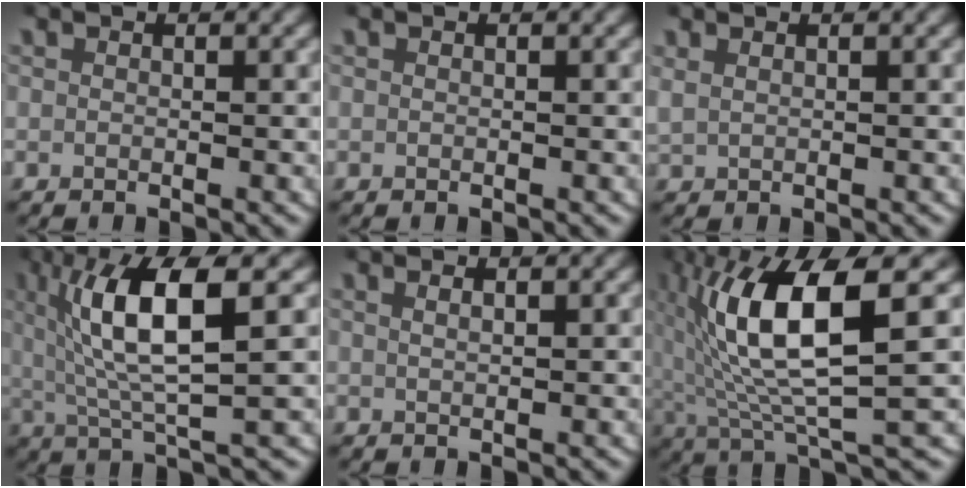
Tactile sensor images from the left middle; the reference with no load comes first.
{"total": 0.0}
{"total": 1.2, "force": [0.8, 0.5, 0.6], "torque": [-0.017, 0.004, 0.018]}
{"total": 8.1, "force": [1.8, 2.0, 7.6], "torque": [-0.143, 0.011, 0.028]}
{"total": 0.8, "force": [0.5, 0.0, 0.6], "torque": [-0.012, 0.001, 0.010]}
{"total": 11.1, "force": [1.1, 3.6, 10.5], "torque": [-0.189, 0.006, 0.020]}